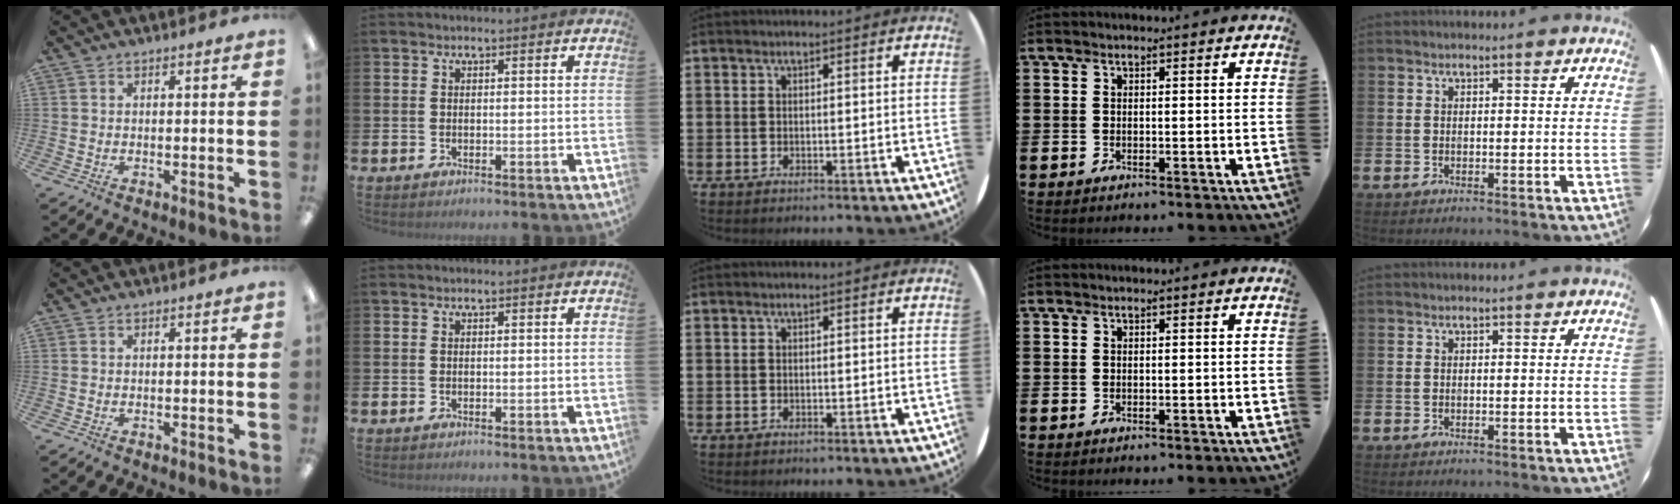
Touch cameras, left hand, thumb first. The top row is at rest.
{}